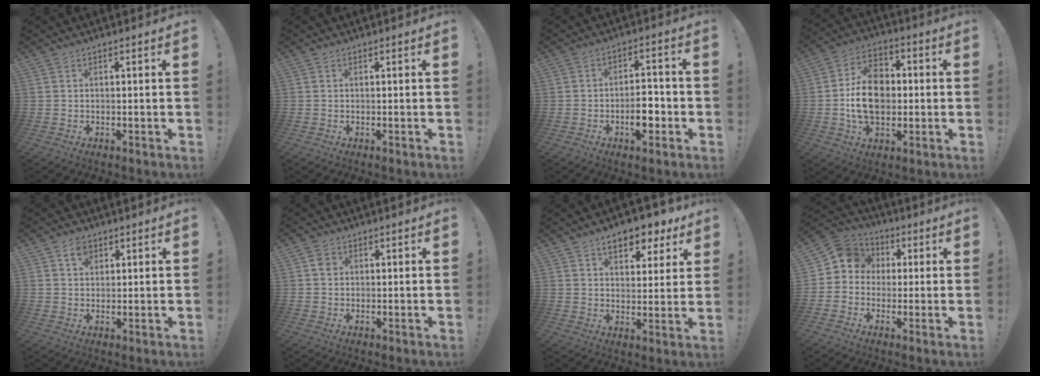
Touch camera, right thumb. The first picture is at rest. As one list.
[{"total": 0.0}, {"total": 7.8, "force": [-2.8, 4.4, 5.9], "torque": [-0.081, 0.016, -0.046]}, {"total": 15.5, "force": [-0.4, 11.6, 10.2], "torque": [-0.177, 0.015, -0.007]}, {"total": 4.0, "force": [2.4, 2.7, 1.8], "torque": [-0.023, -0.008, 0.041]}, {"total": 2.4, "force": [0.6, 2.1, 1.0], "torque": [-0.008, 0.001, 0.009]}, {"total": 9.6, "force": [5.9, 4.8, 5.8], "torque": [-0.082, -0.034, 0.102]}, {"total": 8.3, "force": [0.4, 7.9, 2.5], "torque": [-0.034, 0.011, 0.015]}]